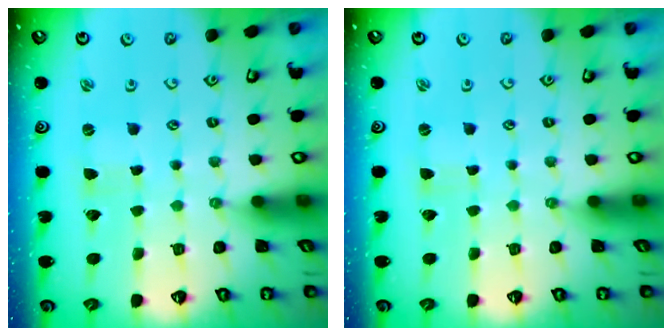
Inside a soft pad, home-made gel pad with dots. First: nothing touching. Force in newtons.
{"total": 0.0}